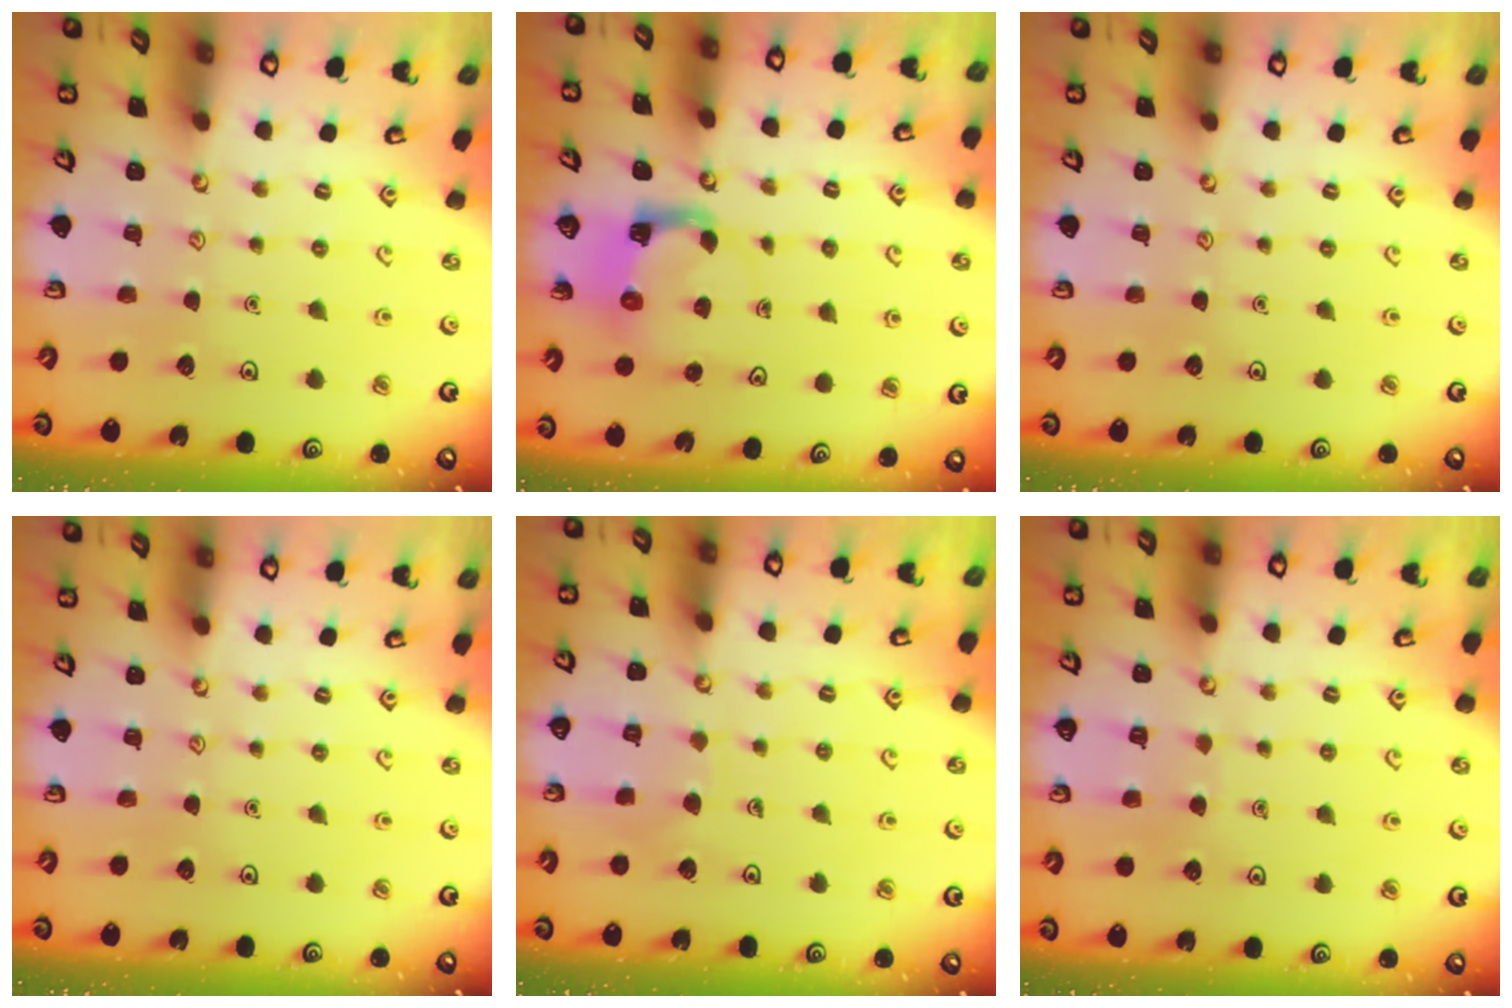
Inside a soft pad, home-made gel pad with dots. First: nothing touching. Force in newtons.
{"total": 4.0, "press": 3.9, "slide": 0.6}
{"total": 0.0}
{"total": 0.0}
{"total": 5.9, "press": 5.9, "slide": 0.3}
{"total": 3.4, "press": 3.4, "slide": 0.3}